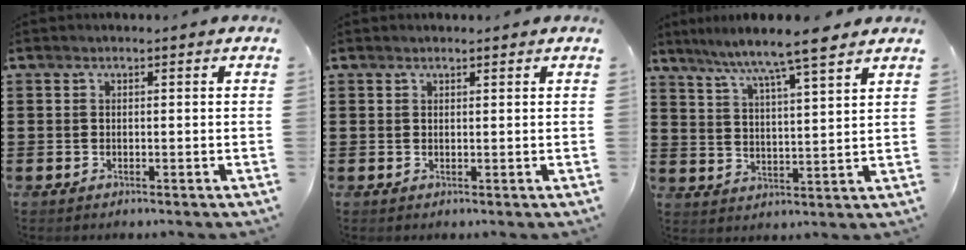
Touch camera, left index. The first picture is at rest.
{"total": 0.6, "force": [0.5, 0.4, 0.0], "torque": [-0.002, 0.002, 0.011]}
{"total": 7.1, "force": [6.0, -0.4, 3.8], "torque": [-0.094, -0.030, 0.099]}